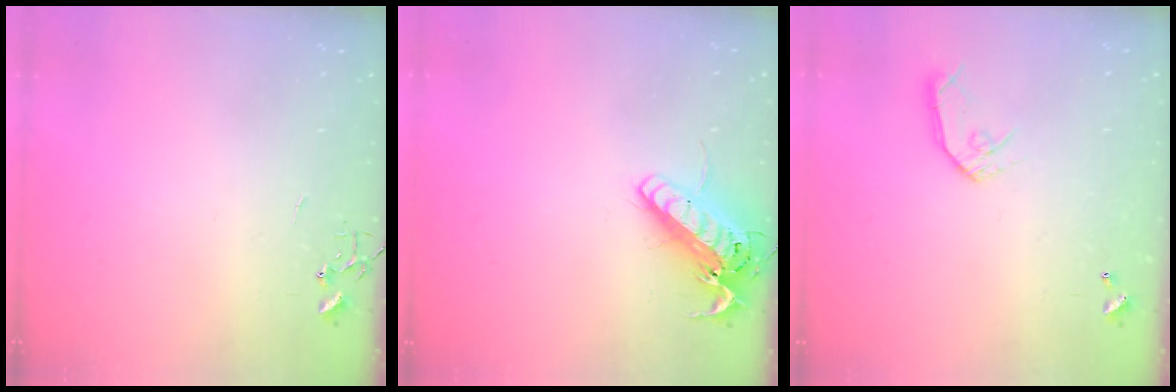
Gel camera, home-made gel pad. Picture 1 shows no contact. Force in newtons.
{"total": 16.4, "press": 16.2, "slide": 2.7}
{"total": 8.8, "press": 8.8, "slide": 0.6}